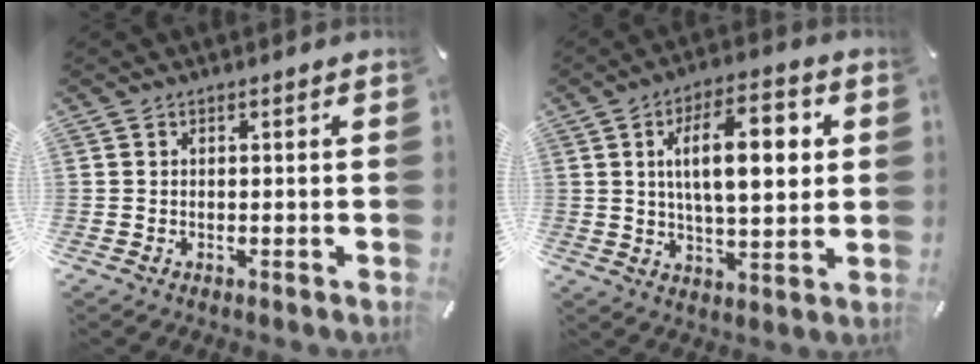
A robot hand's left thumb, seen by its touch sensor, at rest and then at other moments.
{"total": 14.9, "force": [3.6, 6.9, 12.8], "torque": [-0.203, 0.002, 0.053]}